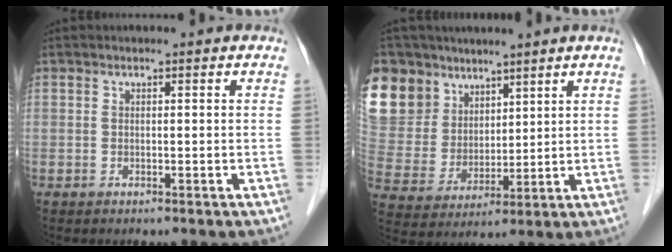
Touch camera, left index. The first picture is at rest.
{"total": 22.7, "force": [13.5, 16.5, 8.0], "torque": [-0.264, 0.066, 0.278]}